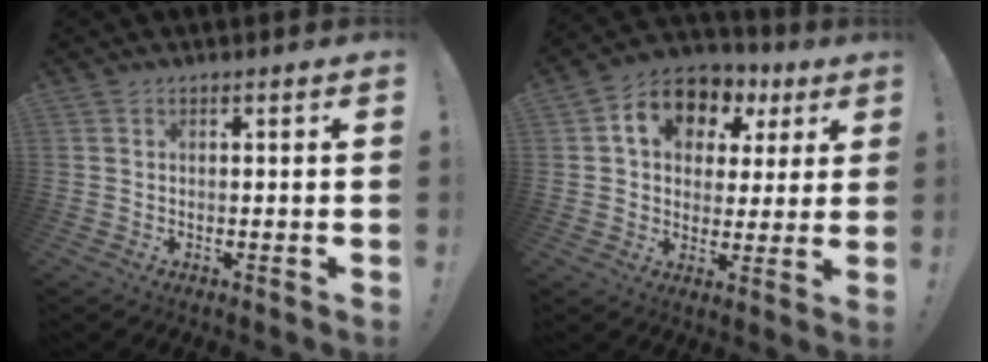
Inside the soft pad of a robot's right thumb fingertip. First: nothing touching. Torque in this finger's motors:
{"motor_torque": [0.43, 1.49, 0.85, 0.08, 0.05]}